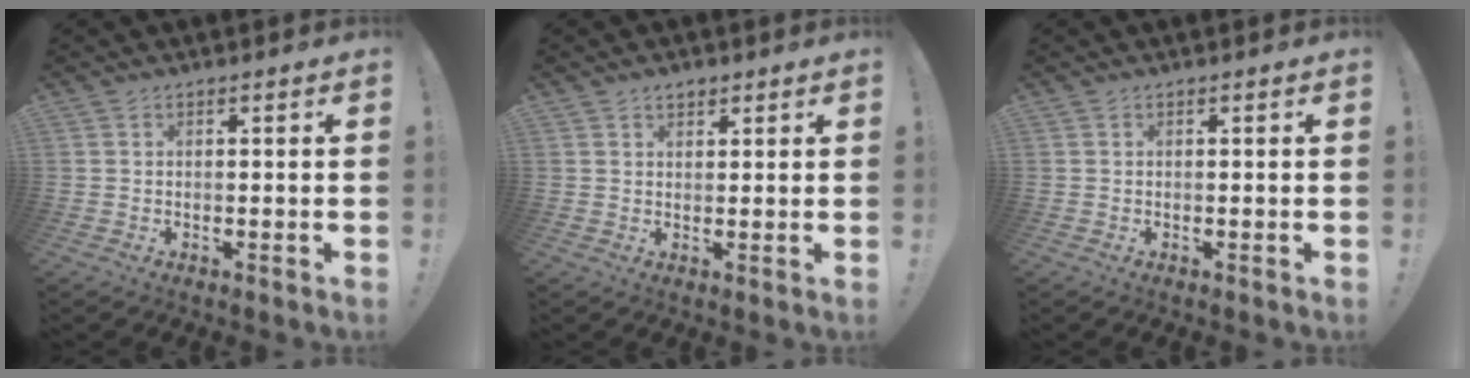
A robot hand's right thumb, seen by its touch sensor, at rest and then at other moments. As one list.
[{"total": 1.7, "force": [1.3, 0.9, 0.7], "torque": [-0.004, -0.006, 0.022]}, {"total": 0.0}]